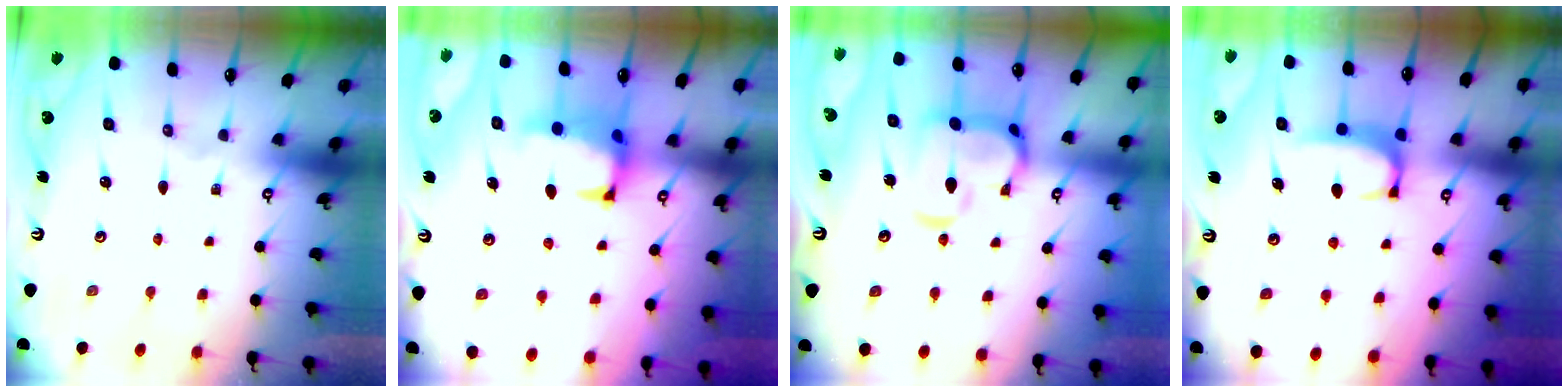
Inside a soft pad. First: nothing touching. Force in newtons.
{"total": 1.0, "press": 0.2, "slide": 1.0}
{"total": 7.5, "press": 7.4, "slide": 1.3}
{"total": 1.7, "press": 1.6, "slide": 0.4}